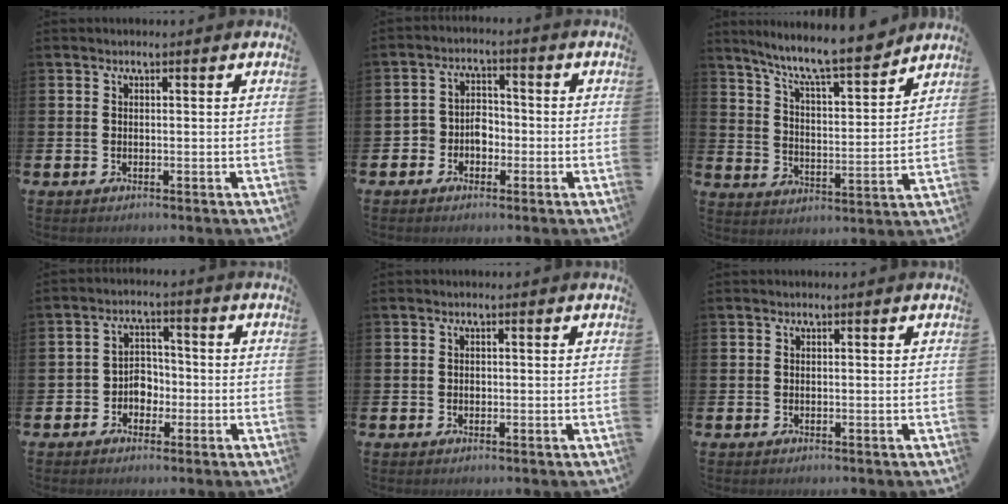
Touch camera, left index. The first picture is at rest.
{"total": 3.5, "force": [-1.8, 2.8, 1.1], "torque": [-0.026, 0.006, -0.041]}
{"total": 9.4, "force": [8.6, 0.9, 3.7], "torque": [-0.094, -0.062, 0.146]}
{"total": 3.4, "force": [-1.5, 2.8, 1.3], "torque": [-0.028, 0.006, -0.036]}
{"total": 0.6, "force": [0.0, 0.5, 0.2], "torque": [-0.002, 0.003, -0.003]}
{"total": 0.0}